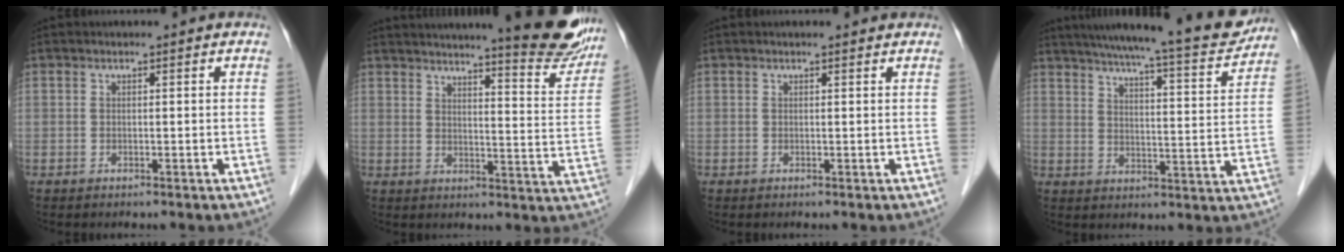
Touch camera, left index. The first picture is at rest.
{"total": 16.8, "force": [14.8, 1.0, 8.0], "torque": [-0.096, -0.048, 0.179]}
{"total": 1.4, "force": [1.2, 0.2, 0.7], "torque": [-0.011, 0.009, 0.016]}
{"total": 19.6, "force": [17.5, 1.5, 8.6], "torque": [-0.129, -0.023, 0.230]}